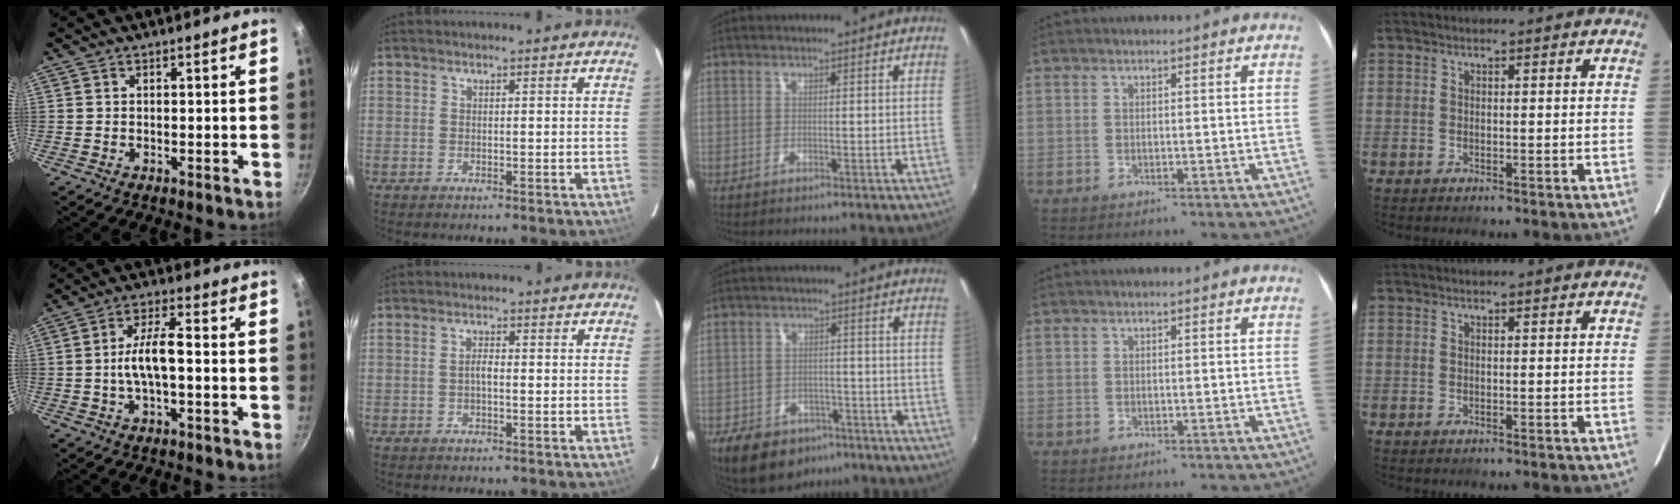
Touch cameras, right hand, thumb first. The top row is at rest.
{"thumb": {"total": 7.4, "force": [-1.0, 2.5, 6.9], "torque": [-0.127, 0.029, -0.023]}, "index": {"total": 1.5, "force": [-0.3, 0.5, 1.3], "torque": [-0.026, 0.006, -0.008]}, "middle": {"total": 12.1, "force": [-7.8, 7.7, 5.1], "torque": [-0.127, 0.005, -0.108]}}